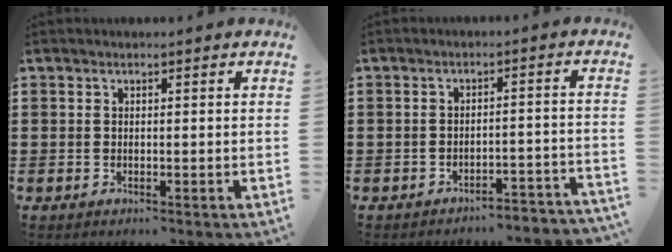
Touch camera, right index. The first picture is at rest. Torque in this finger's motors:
{"motor_torque": [0.18, 0.19, 0.15, 0.00]}